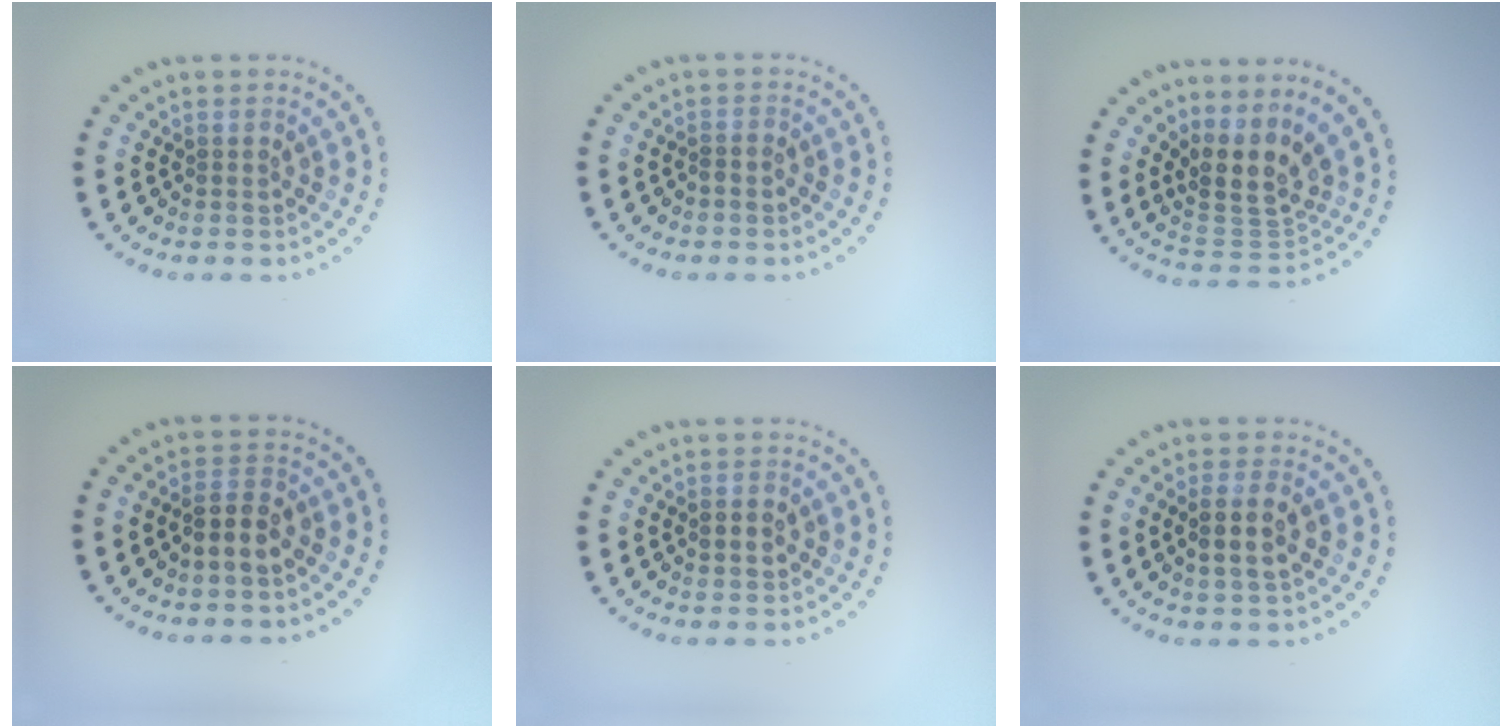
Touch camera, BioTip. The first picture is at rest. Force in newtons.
{"total": 0.6, "press": 0.3, "slide": 0.5}
{"total": 4.0, "press": 3.1, "slide": 2.5}
{"total": 2.4, "press": 2.4, "slide": 0.7}
{"total": 1.8, "press": 1.8, "slide": 0.1}
{"total": 2.9, "press": 2.7, "slide": 0.9}